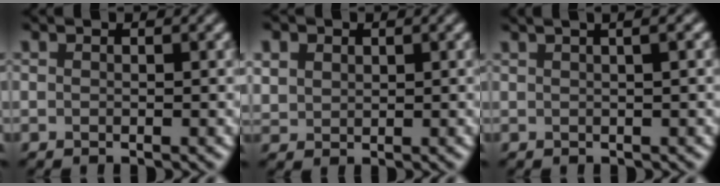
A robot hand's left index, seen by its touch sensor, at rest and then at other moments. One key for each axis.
{"total": 2.6, "fx": 1.4, "fy": 1.9, "fz": 1.1, "tx": -0.035, "ty": 0.009, "tz": 0.030}
{"total": 4.6, "fx": 2.4, "fy": 1.9, "fz": 3.5, "tx": -0.023, "ty": 0.037, "tz": 0.007}